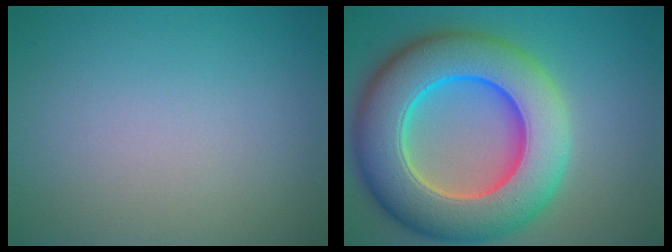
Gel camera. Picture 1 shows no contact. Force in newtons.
{"total": 13.3, "press": 13.1, "slide": 2.1}